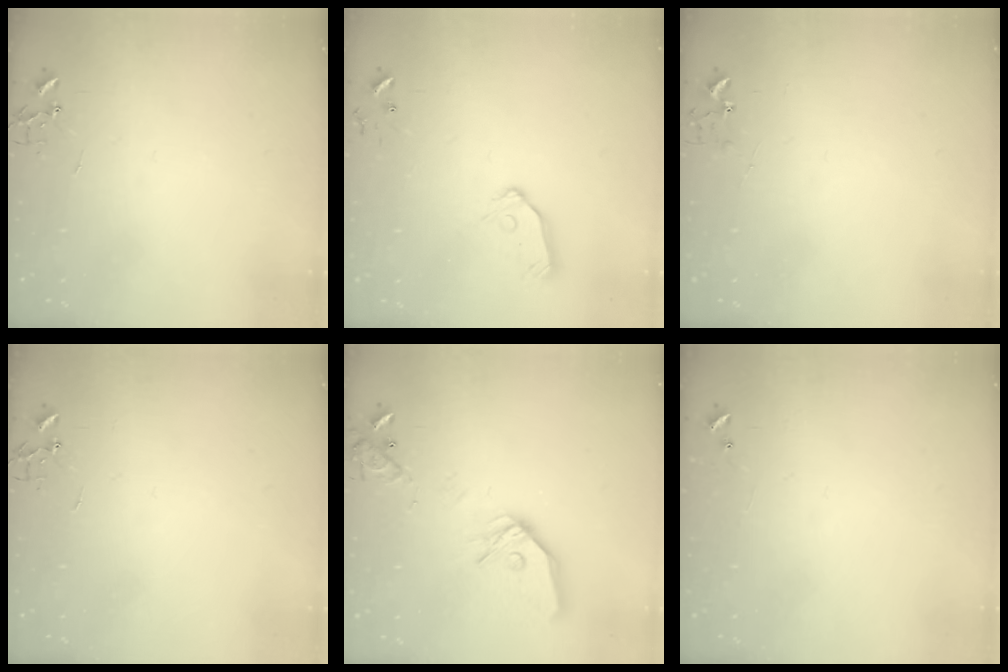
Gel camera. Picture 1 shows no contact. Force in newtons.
{"total": 8.0, "press": 8.0, "slide": 0.5}
{"total": 5.4, "press": 5.4, "slide": 0.7}
{"total": 0.0}
{"total": 15.8, "press": 15.6, "slide": 2.1}
{"total": 4.7, "press": 4.7, "slide": 0.4}